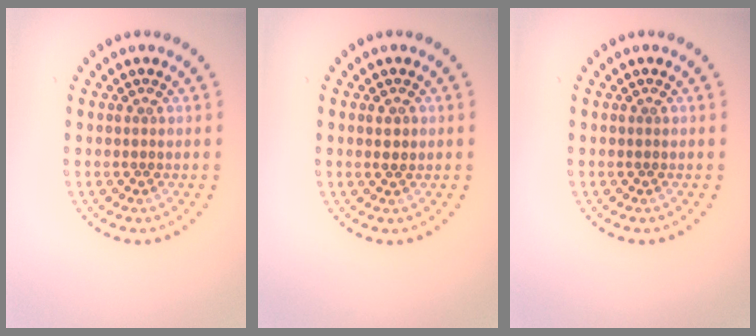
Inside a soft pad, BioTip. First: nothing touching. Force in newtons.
{"total": 1.0, "press": 1.0, "slide": 0.1}
{"total": 0.0}